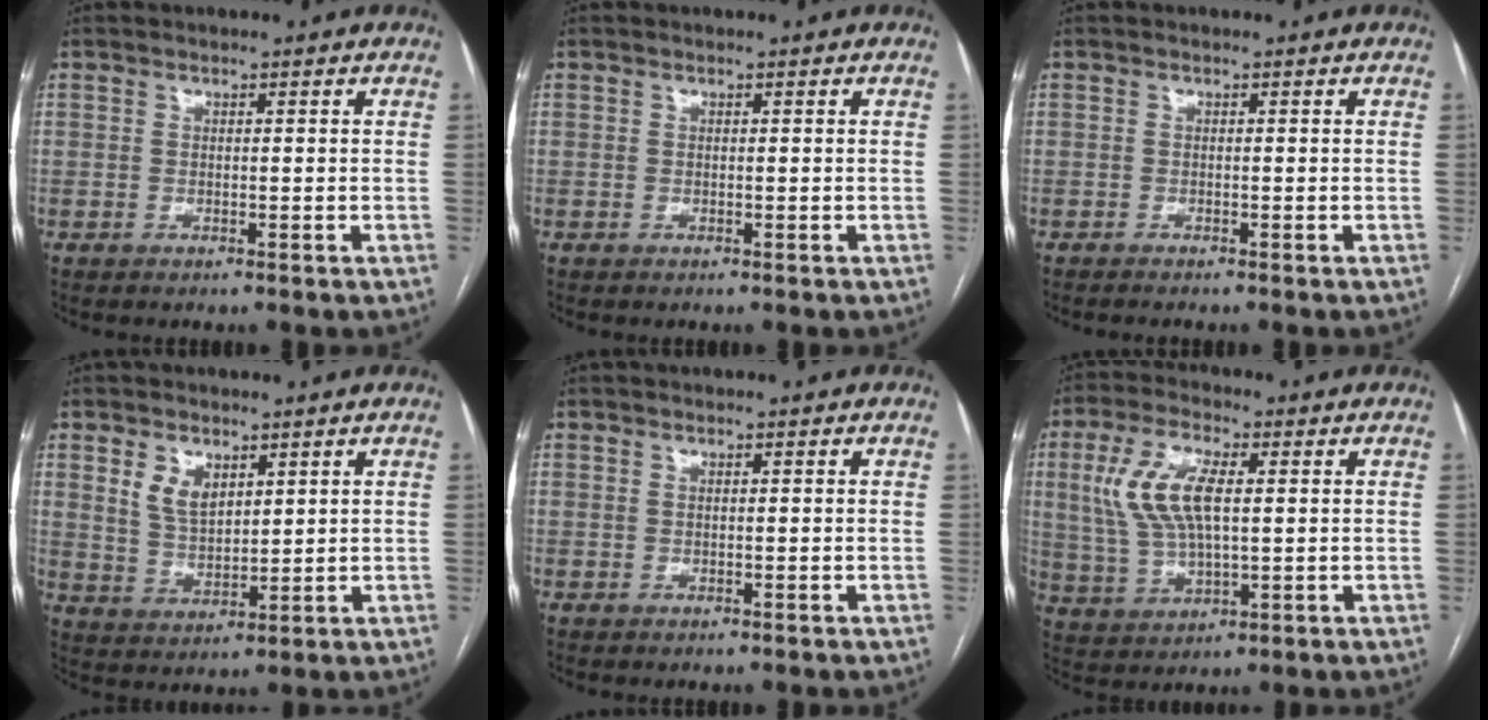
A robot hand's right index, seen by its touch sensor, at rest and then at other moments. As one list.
[{"total": 0.0}, {"total": 1.2, "force": [-1.1, -0.1, 0.5], "torque": [-0.008, 0.000, -0.013]}, {"total": 5.3, "force": [2.7, 3.1, 3.3], "torque": [-0.068, 0.001, 0.061]}, {"total": 0.0}, {"total": 10.6, "force": [2.2, 3.9, 9.5], "torque": [-0.217, 0.014, 0.047]}]